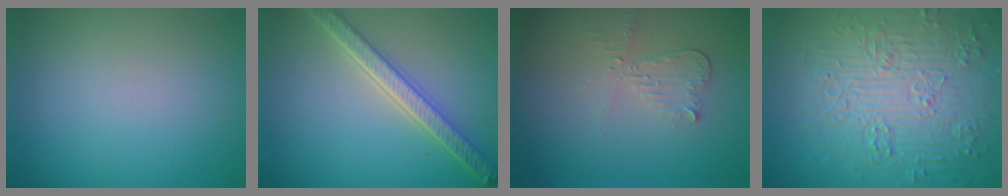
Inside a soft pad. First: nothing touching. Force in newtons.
{"total": 4.9, "press": 3.9, "slide": 3.0}
{"total": 2.1, "press": 2.1, "slide": 0.4}
{"total": 9.4, "press": 6.8, "slide": 6.5}